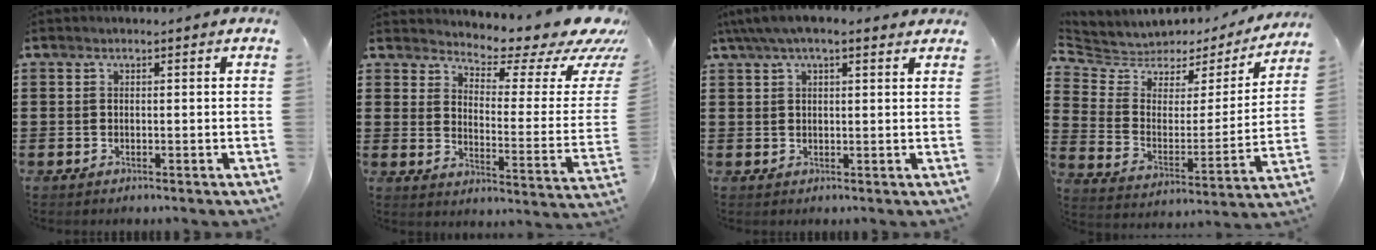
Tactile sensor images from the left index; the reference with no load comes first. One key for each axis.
{"total": 6.1, "fx": 5.1, "fy": 1.5, "fz": 3.1, "tx": -0.053, "ty": -0.050, "tz": 0.079}
{"total": 4.3, "fx": 2.9, "fy": 1.6, "fz": 2.8, "tx": -0.060, "ty": 0.004, "tz": 0.051}
{"total": 4.8, "fx": 4.0, "fy": 2.7, "fz": 0.4, "tx": -0.044, "ty": -0.033, "tz": 0.065}